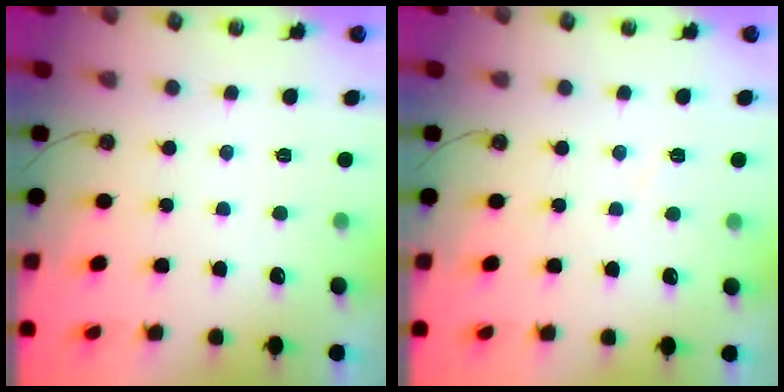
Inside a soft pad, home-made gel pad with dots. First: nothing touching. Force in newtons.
{"total": 5.2, "press": 5.1, "slide": 0.6}